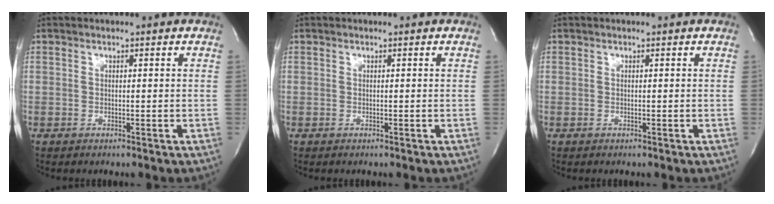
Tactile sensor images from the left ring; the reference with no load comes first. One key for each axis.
{"total": 0.0}
{"total": 0.0}